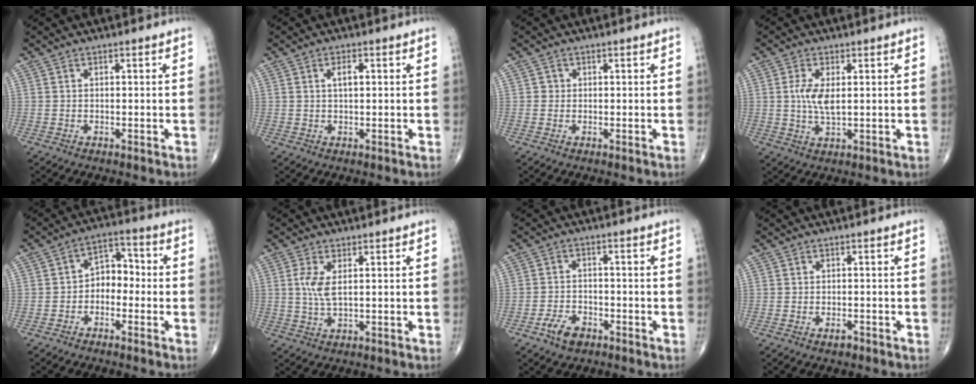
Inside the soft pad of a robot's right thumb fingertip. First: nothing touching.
{"total": 2.5, "force": [0.6, 1.1, 2.2], "torque": [-0.035, 0.003, 0.010]}
{"total": 1.0, "force": [0.0, 1.0, 0.1], "torque": [0.005, 0.003, -0.001]}
{"total": 5.4, "force": [0.7, 2.2, 4.8], "torque": [-0.099, -0.007, 0.015]}
{"total": 6.4, "force": [-1.5, 4.6, 4.1], "torque": [-0.033, 0.040, -0.041]}
{"total": 4.2, "force": [0.9, 1.5, 3.9], "torque": [-0.090, -0.006, 0.019]}
{"total": 4.9, "force": [-3.0, 2.8, 2.7], "torque": [-0.044, 0.017, -0.053]}
{"total": 1.4, "force": [-1.0, 0.5, 0.8], "torque": [-0.014, 0.003, -0.018]}